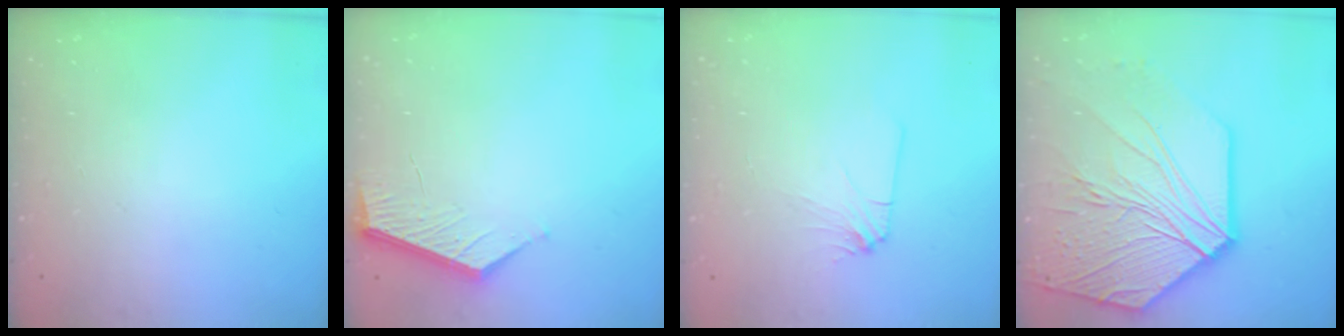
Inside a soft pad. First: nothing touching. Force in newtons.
{"total": 4.5, "press": 4.5, "slide": 0.0}
{"total": 2.5, "press": 2.5, "slide": 0.2}
{"total": 18.8, "press": 18.6, "slide": 2.8}